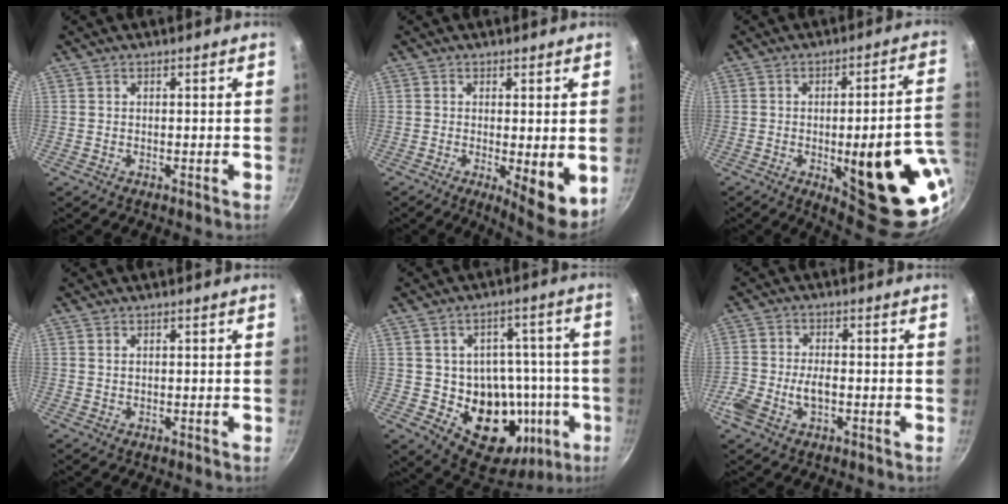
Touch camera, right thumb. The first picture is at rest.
{"total": 8.2, "force": [-1.2, 2.2, 7.8], "torque": [-0.097, -0.017, -0.009]}
{"total": 24.9, "force": [-5.6, 7.9, 22.9], "torque": [-0.240, 0.002, -0.057]}
{"total": 0.8, "force": [0.3, 0.5, 0.5], "torque": [-0.008, 0.002, 0.006]}
{"total": 21.1, "force": [-4.3, 15.5, 13.7], "torque": [-0.147, 0.023, -0.042]}
{"total": 6.7, "force": [-2.2, 3.7, 5.1], "torque": [-0.104, 0.019, -0.048]}